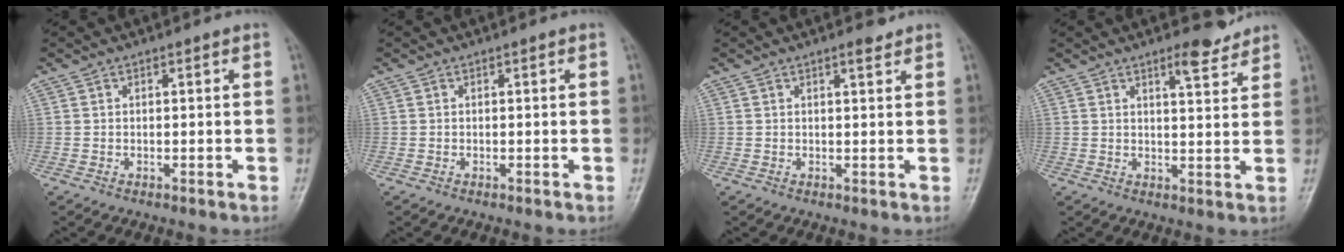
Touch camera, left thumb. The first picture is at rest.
{"total": 0.0}
{"total": 1.8, "force": [1.4, 0.5, 1.0], "torque": [-0.015, -0.009, 0.021]}
{"total": 4.8, "force": [3.8, 1.1, 2.8], "torque": [-0.032, -0.030, 0.054]}